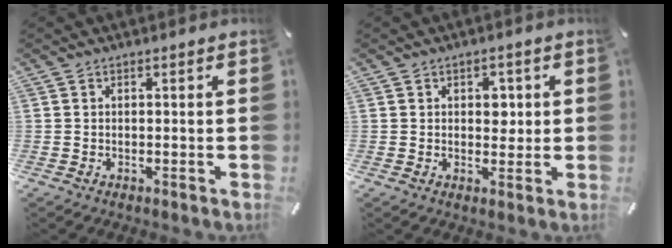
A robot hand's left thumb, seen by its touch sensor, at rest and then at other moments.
{"total": 3.7, "force": [0.7, 2.7, 2.3], "torque": [-0.018, -0.005, 0.002]}